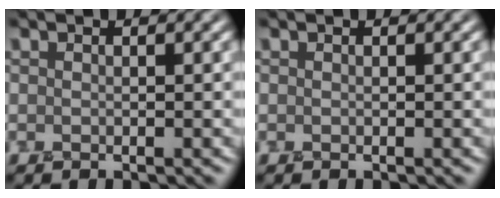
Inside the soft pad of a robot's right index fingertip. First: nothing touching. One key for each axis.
{"total": 0.0}